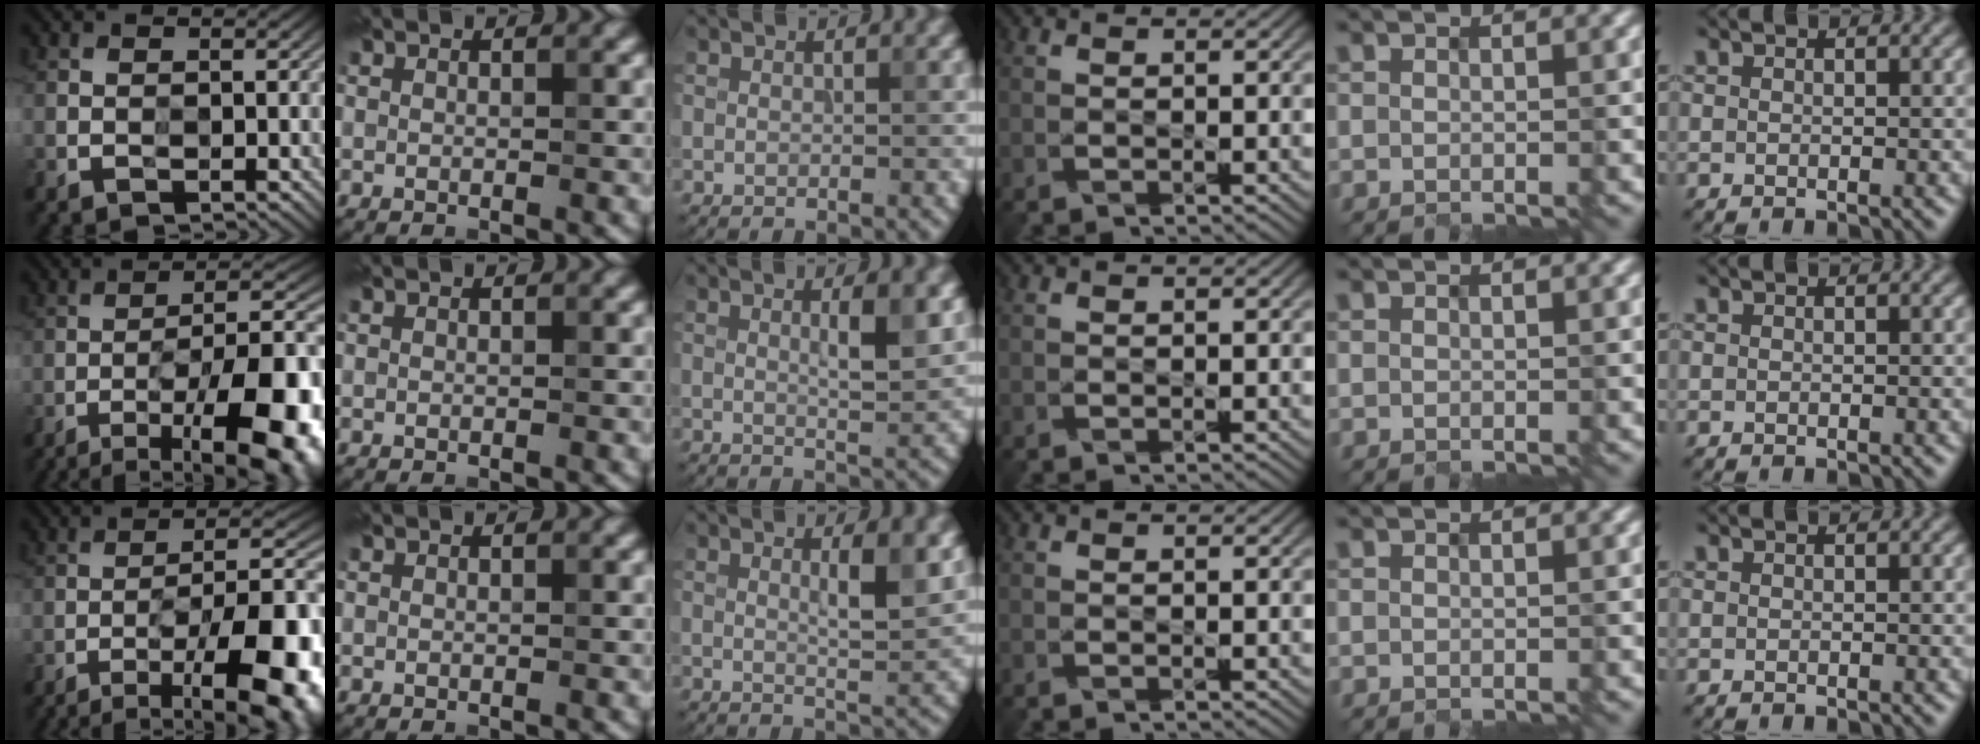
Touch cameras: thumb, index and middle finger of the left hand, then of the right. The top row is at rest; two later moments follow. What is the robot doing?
{"motion": "insert", "object": "connector and pipe"}